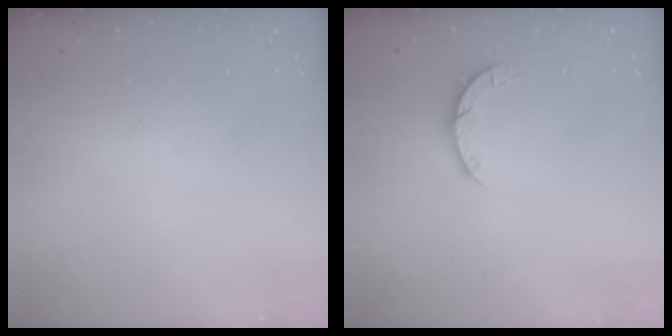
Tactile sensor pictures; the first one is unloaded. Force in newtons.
{"total": 3.5, "press": 3.5, "slide": 0.4}